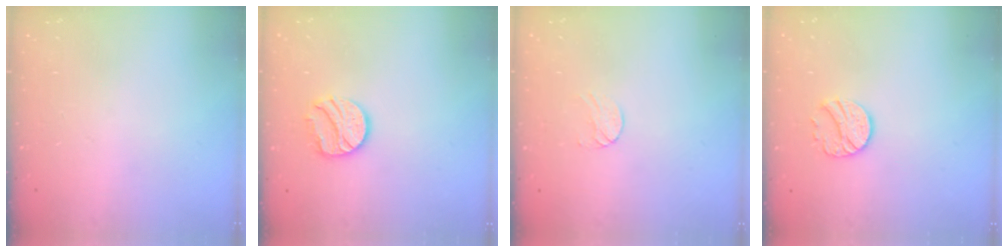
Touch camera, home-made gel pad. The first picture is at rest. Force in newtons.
{"total": 11.1, "press": 11.0, "slide": 0.9}
{"total": 5.7, "press": 5.7, "slide": 0.4}
{"total": 9.4, "press": 9.4, "slide": 0.7}